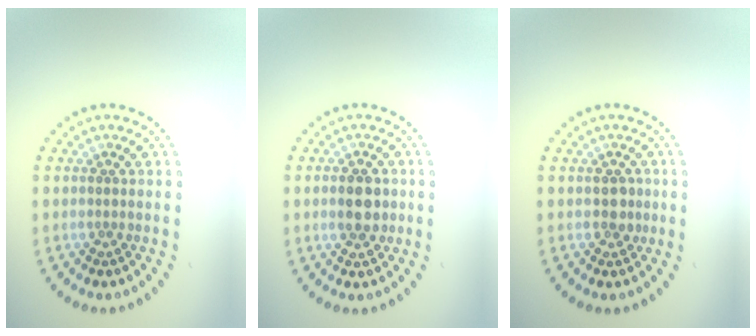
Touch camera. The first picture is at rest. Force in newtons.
{"total": 2.9, "press": 2.9, "slide": 0.1}
{"total": 1.4, "press": 1.4, "slide": 0.4}